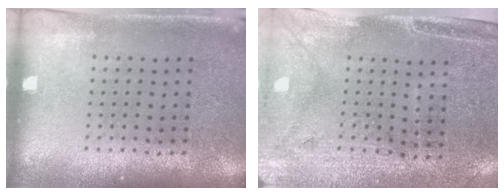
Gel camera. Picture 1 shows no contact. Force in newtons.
{"total": 3.0, "press": 2.6, "slide": 1.5}